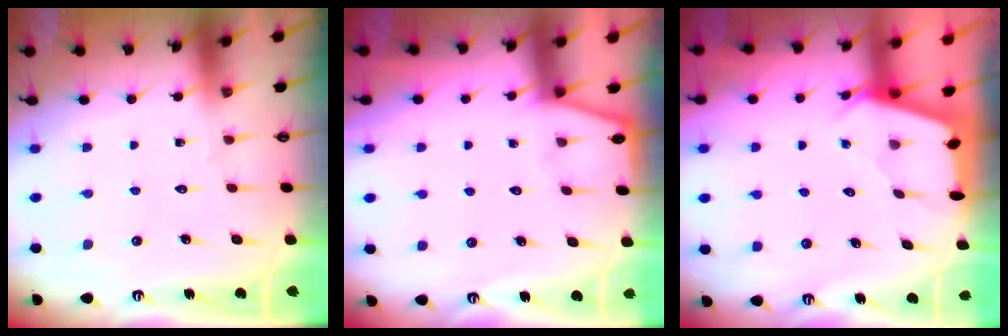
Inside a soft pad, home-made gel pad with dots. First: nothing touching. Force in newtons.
{"total": 1.8, "press": 1.8, "slide": 0.1}
{"total": 2.5, "press": 2.5, "slide": 0.3}